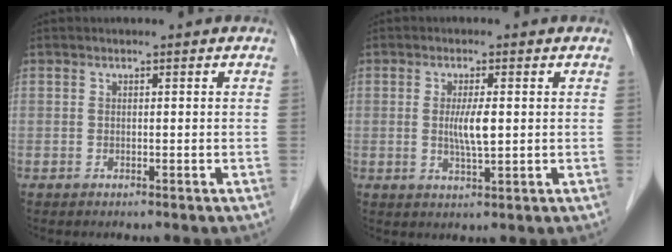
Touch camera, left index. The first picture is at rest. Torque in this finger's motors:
{"motor_torque": [0.81, 0.67, 0.34, 0.09]}